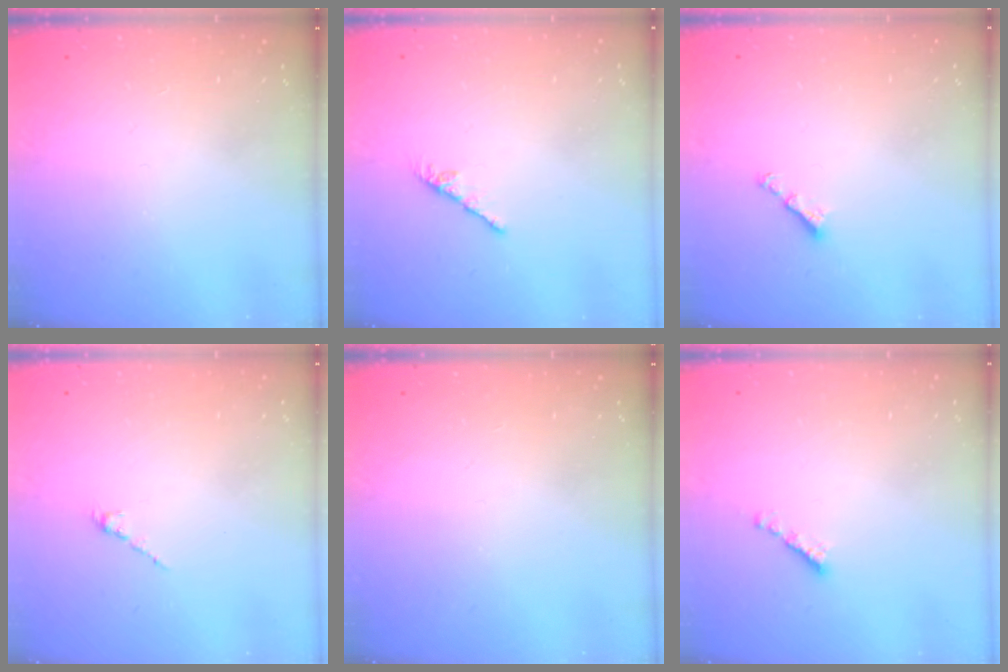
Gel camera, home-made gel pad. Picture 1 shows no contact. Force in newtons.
{"total": 0.0}
{"total": 2.8, "press": 2.7, "slide": 0.5}
{"total": 1.3, "press": 1.2, "slide": 0.5}
{"total": 0.0}
{"total": 2.1, "press": 2.0, "slide": 0.7}